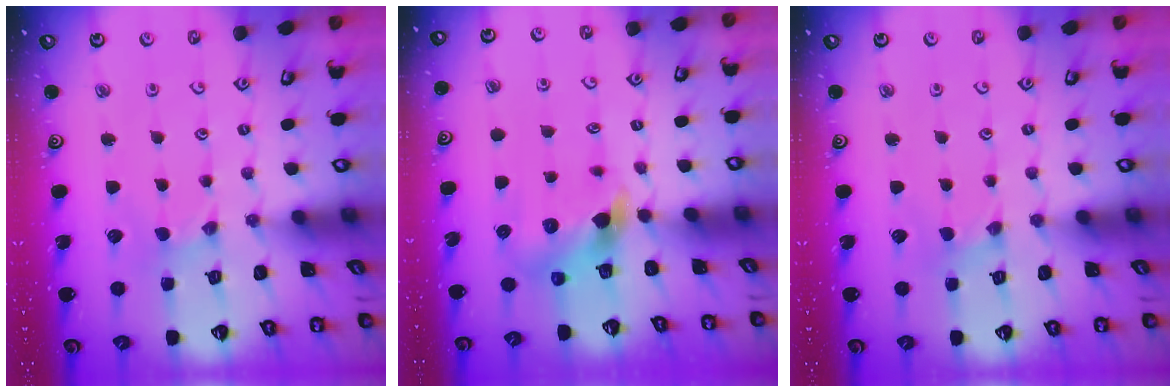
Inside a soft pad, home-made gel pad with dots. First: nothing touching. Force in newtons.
{"total": 6.0, "press": 6.0, "slide": 0.4}
{"total": 0.7, "press": 0.7, "slide": 0.1}